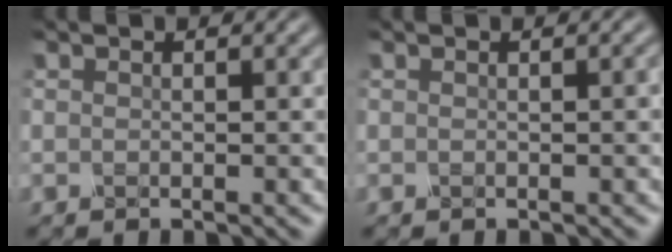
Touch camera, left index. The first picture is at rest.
{"total": 0.8, "force": [0.0, 0.1, 0.7], "torque": [-0.008, 0.004, 0.001]}